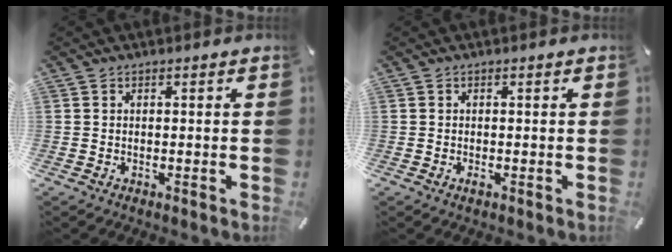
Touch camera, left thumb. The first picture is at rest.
{"total": 0.6, "force": [-0.2, 0.2, 0.5], "torque": [-0.009, -0.004, -0.003]}